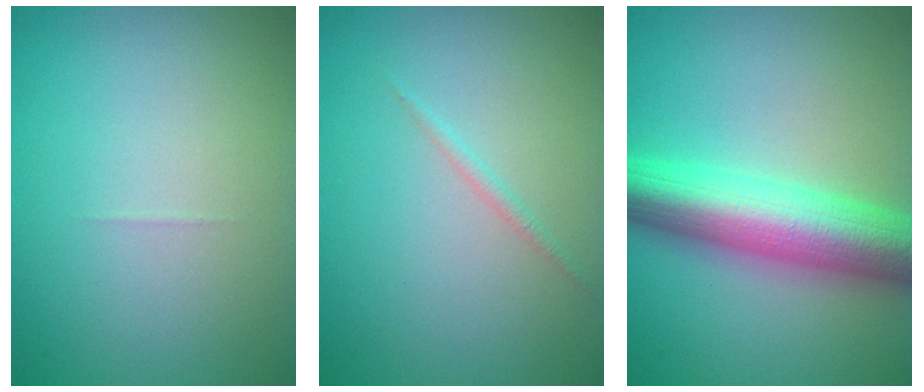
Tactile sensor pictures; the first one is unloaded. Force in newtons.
{"total": 0.7, "press": 0.7, "slide": 0.0}
{"total": 9.5, "press": 9.5, "slide": 0.1}